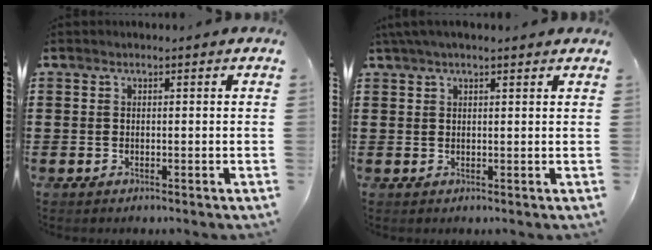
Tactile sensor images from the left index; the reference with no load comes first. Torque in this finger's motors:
{"motor_torque": [2.14, 0.00, 0.47, 0.21]}